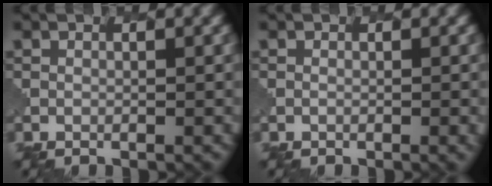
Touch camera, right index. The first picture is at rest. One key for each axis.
{"total": 1.2, "fx": -0.1, "fy": 0.5, "fz": 1.0, "tx": -0.005, "ty": 0.000, "tz": -0.004}